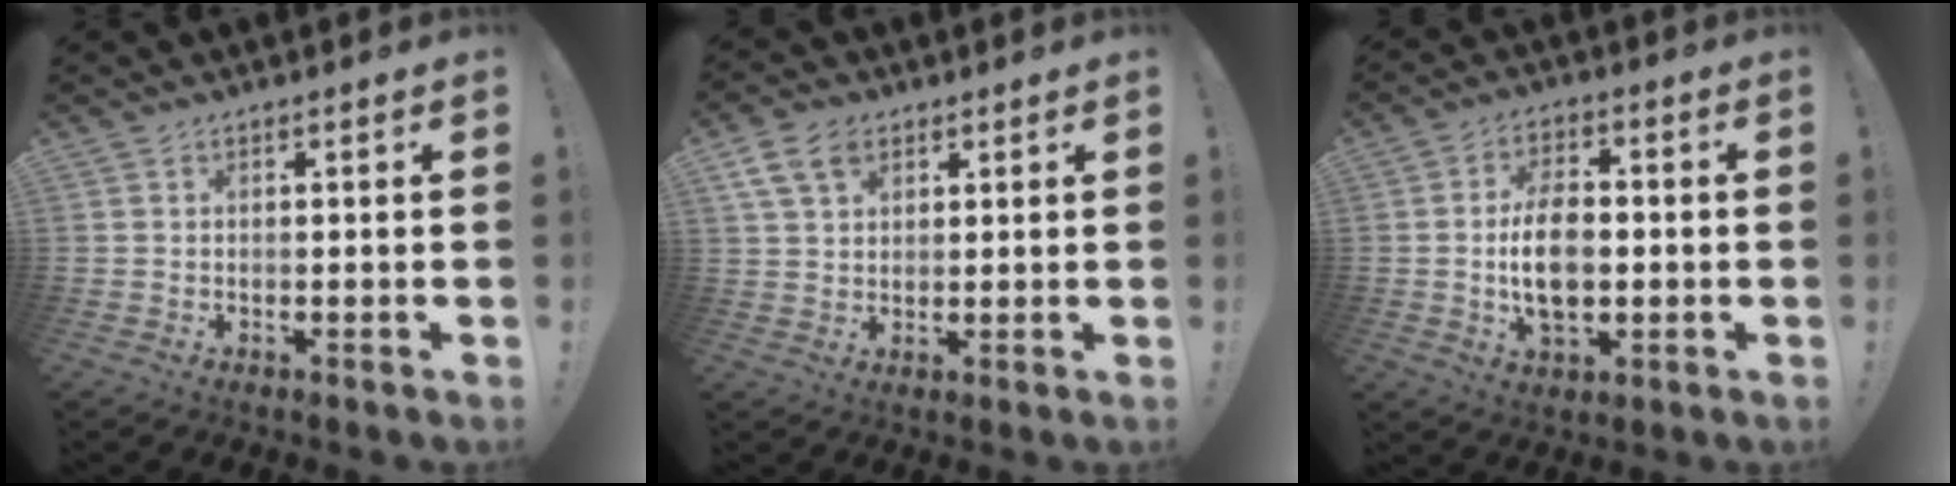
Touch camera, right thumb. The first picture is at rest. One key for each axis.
{"total": 8.5, "fx": 4.3, "fy": 5.7, "fz": 4.7, "tx": -0.079, "ty": -0.005, "tz": 0.085}
{"total": 12.3, "fx": -1.1, "fy": 7.6, "fz": 9.6, "tx": -0.176, "ty": -0.001, "tz": -0.023}